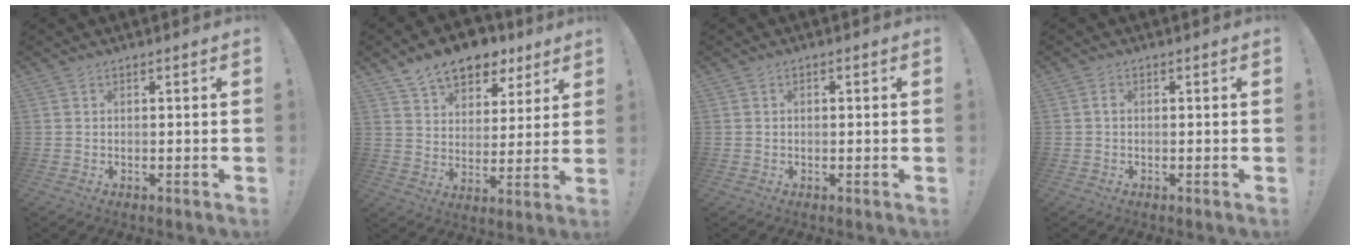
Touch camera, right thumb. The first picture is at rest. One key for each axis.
{"total": 12.8, "fx": 9.6, "fy": 6.9, "fz": 5.0, "tx": -0.072, "ty": -0.062, "tz": 0.175}
{"total": 0.9, "fx": -0.4, "fy": 0.6, "fz": 0.5, "tx": -0.018, "ty": 0.006, "tz": -0.005}
{"total": 0.8, "fx": -0.4, "fy": 0.5, "fz": 0.5, "tx": -0.007, "ty": 0.002, "tz": -0.009}